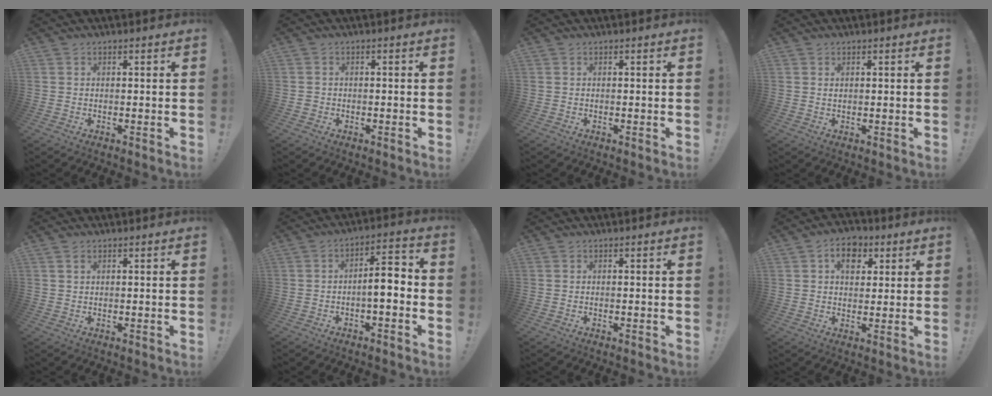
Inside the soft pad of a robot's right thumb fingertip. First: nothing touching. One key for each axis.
{"total": 1.4, "fx": -0.9, "fy": 0.9, "fz": 0.5, "tx": -0.010, "ty": 0.007, "tz": -0.017}
{"total": 0.0}
{"total": 1.1, "fx": 0.8, "fy": 0.6, "fz": 0.6, "tx": -0.005, "ty": -0.001, "tz": 0.012}
{"total": 1.2, "fx": 0.6, "fy": 0.6, "fz": 0.8, "tx": -0.015, "ty": 0.001, "tz": 0.012}
{"total": 7.8, "fx": -2.3, "fy": 2.5, "fz": 7.1, "tx": -0.105, "ty": 0.012, "tz": -0.043}
{"total": 0.0}
{"total": 8.2, "fx": 3.0, "fy": 6.0, "fz": 4.6, "tx": -0.062, "ty": -0.001, "tz": 0.055}